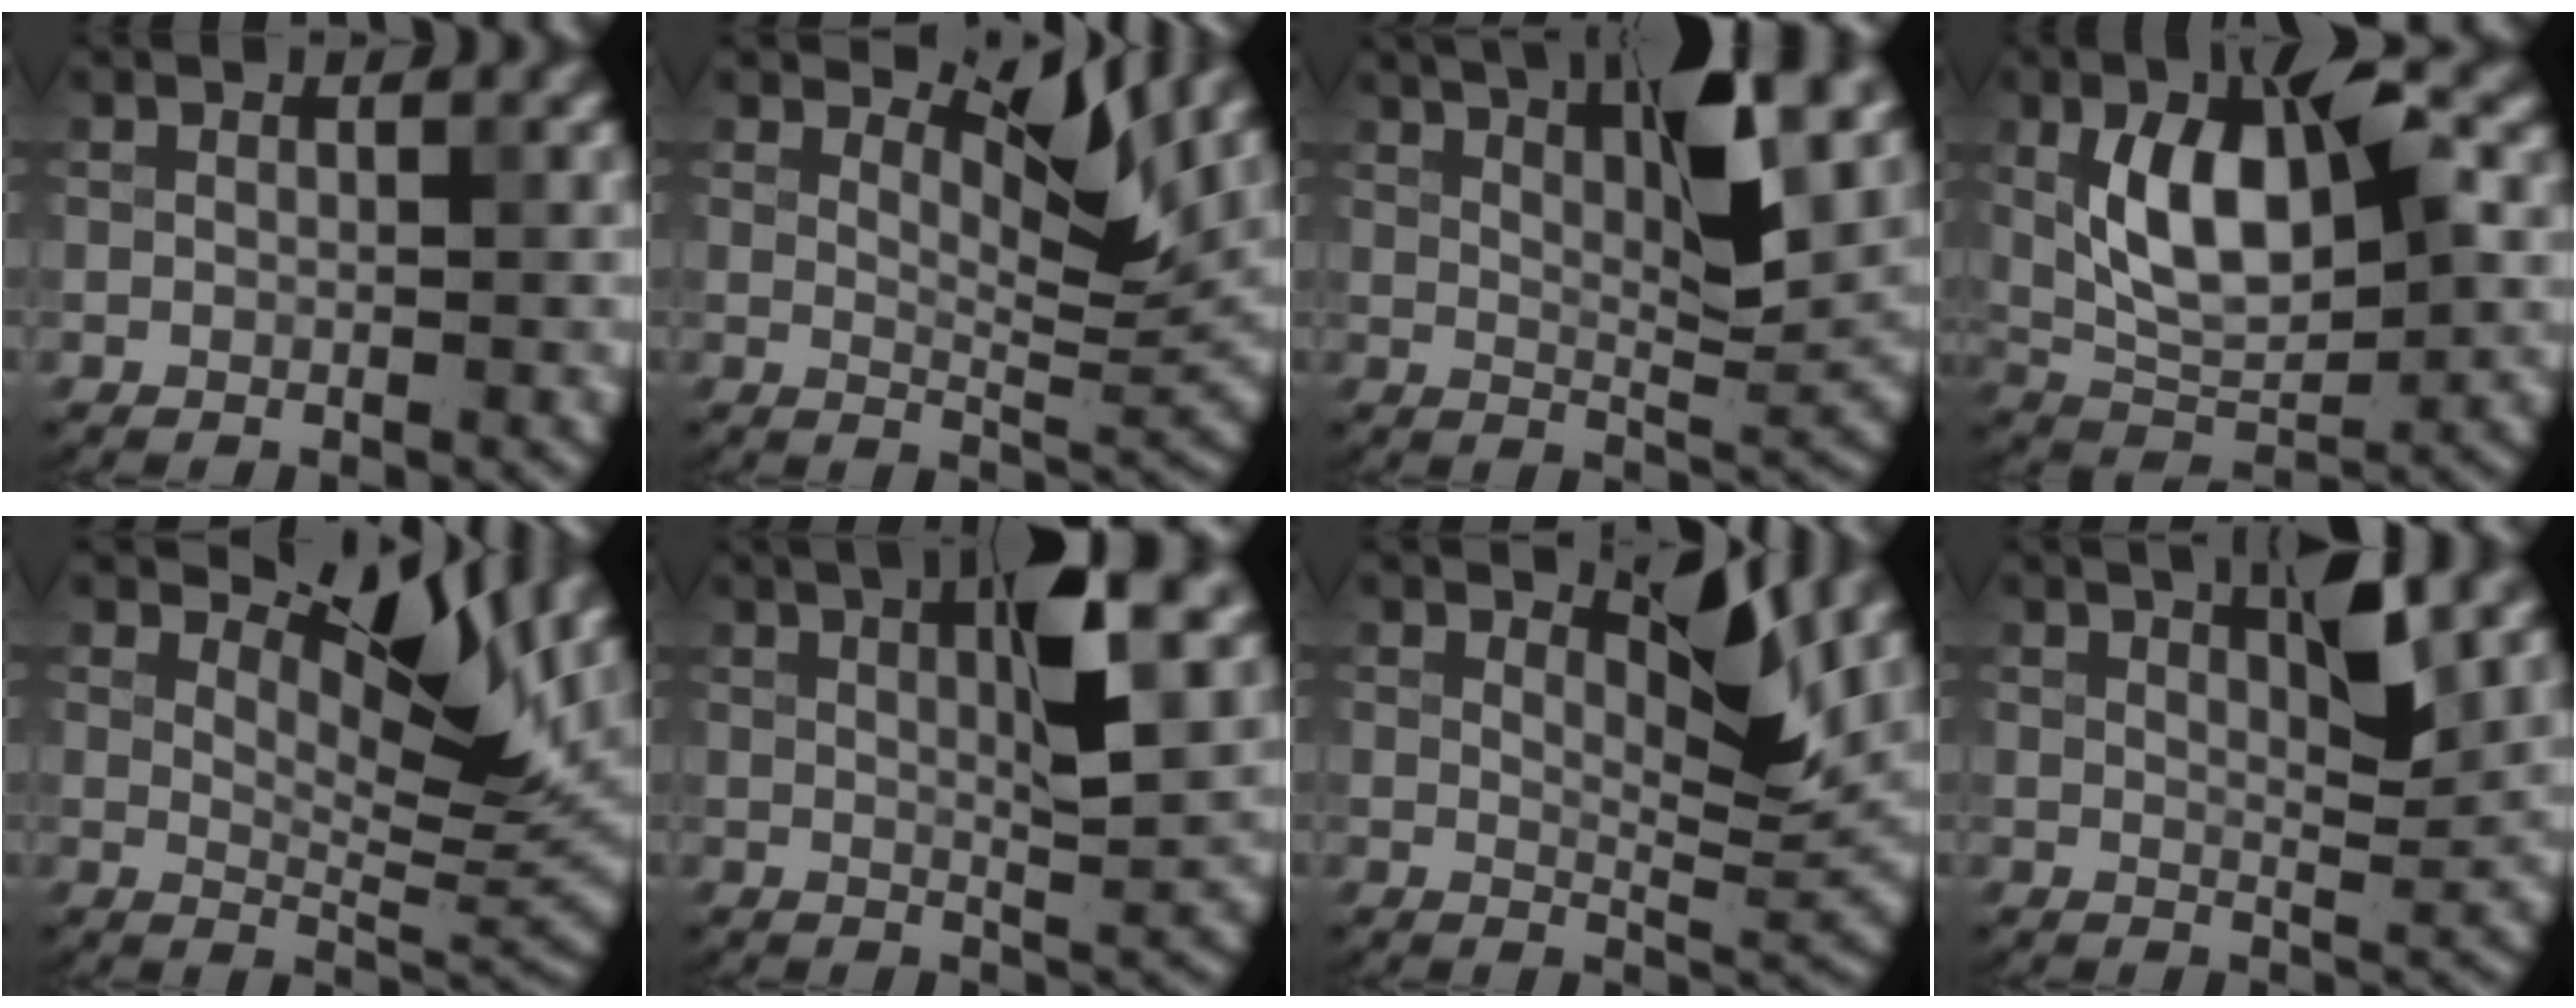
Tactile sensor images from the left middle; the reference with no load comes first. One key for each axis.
{"total": 4.1, "fx": 3.0, "fy": 0.4, "fz": 2.7, "tx": -0.060, "ty": -0.002, "tz": 0.065}
{"total": 8.1, "fx": 4.6, "fy": 1.6, "fz": 6.5, "tx": -0.109, "ty": 0.015, "tz": 0.088}
{"total": 7.5, "fx": 0.3, "fy": 3.2, "fz": 6.8, "tx": -0.144, "ty": -0.002, "tz": 0.024}
{"total": 8.5, "fx": 4.9, "fy": 2.6, "fz": 6.4, "tx": -0.110, "ty": 0.010, "tz": 0.099}
{"total": 5.6, "fx": 2.1, "fy": 0.9, "fz": 5.2, "tx": -0.089, "ty": 0.006, "tz": 0.054}
{"total": 3.2, "fx": 2.1, "fy": 0.1, "fz": 2.4, "tx": -0.055, "ty": -0.007, "tz": 0.051}
{"total": 3.0, "fx": 1.6, "fy": 0.2, "fz": 2.6, "tx": -0.050, "ty": 0.004, "tz": 0.043}